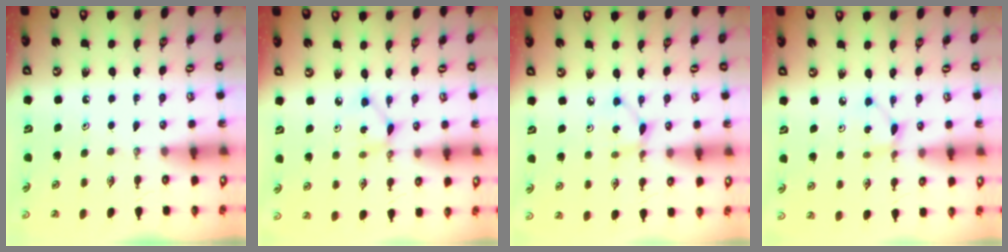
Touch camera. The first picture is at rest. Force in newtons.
{"total": 2.4, "press": 2.4, "slide": 0.1}
{"total": 2.8, "press": 2.8, "slide": 0.2}
{"total": 2.0, "press": 2.0, "slide": 0.3}